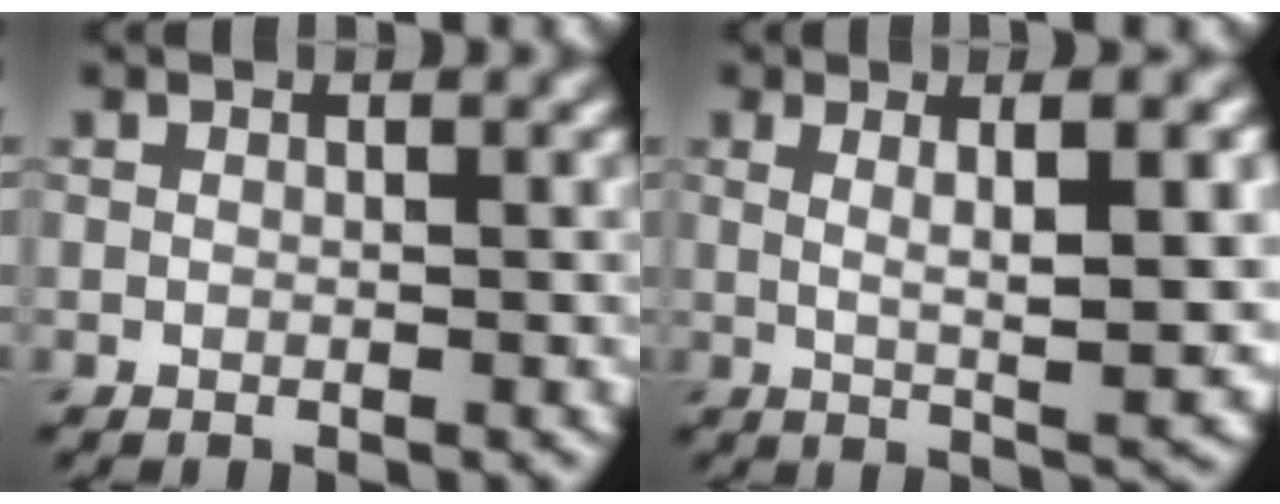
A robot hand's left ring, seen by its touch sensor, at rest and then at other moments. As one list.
[{"total": 6.4, "force": [1.4, 1.3, 6.1], "torque": [-0.085, 0.000, 0.023]}]